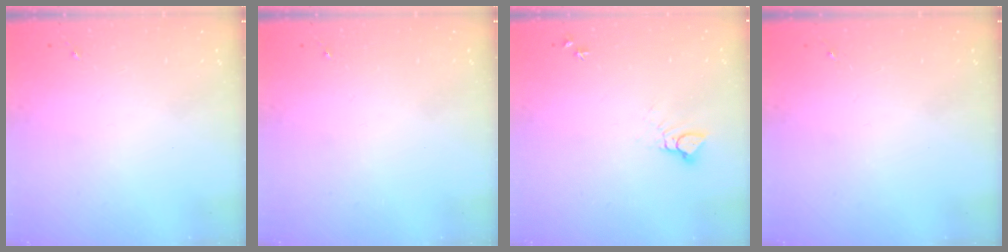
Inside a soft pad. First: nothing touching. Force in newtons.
{"total": 0.0}
{"total": 3.7, "press": 3.7, "slide": 0.3}
{"total": 0.0}